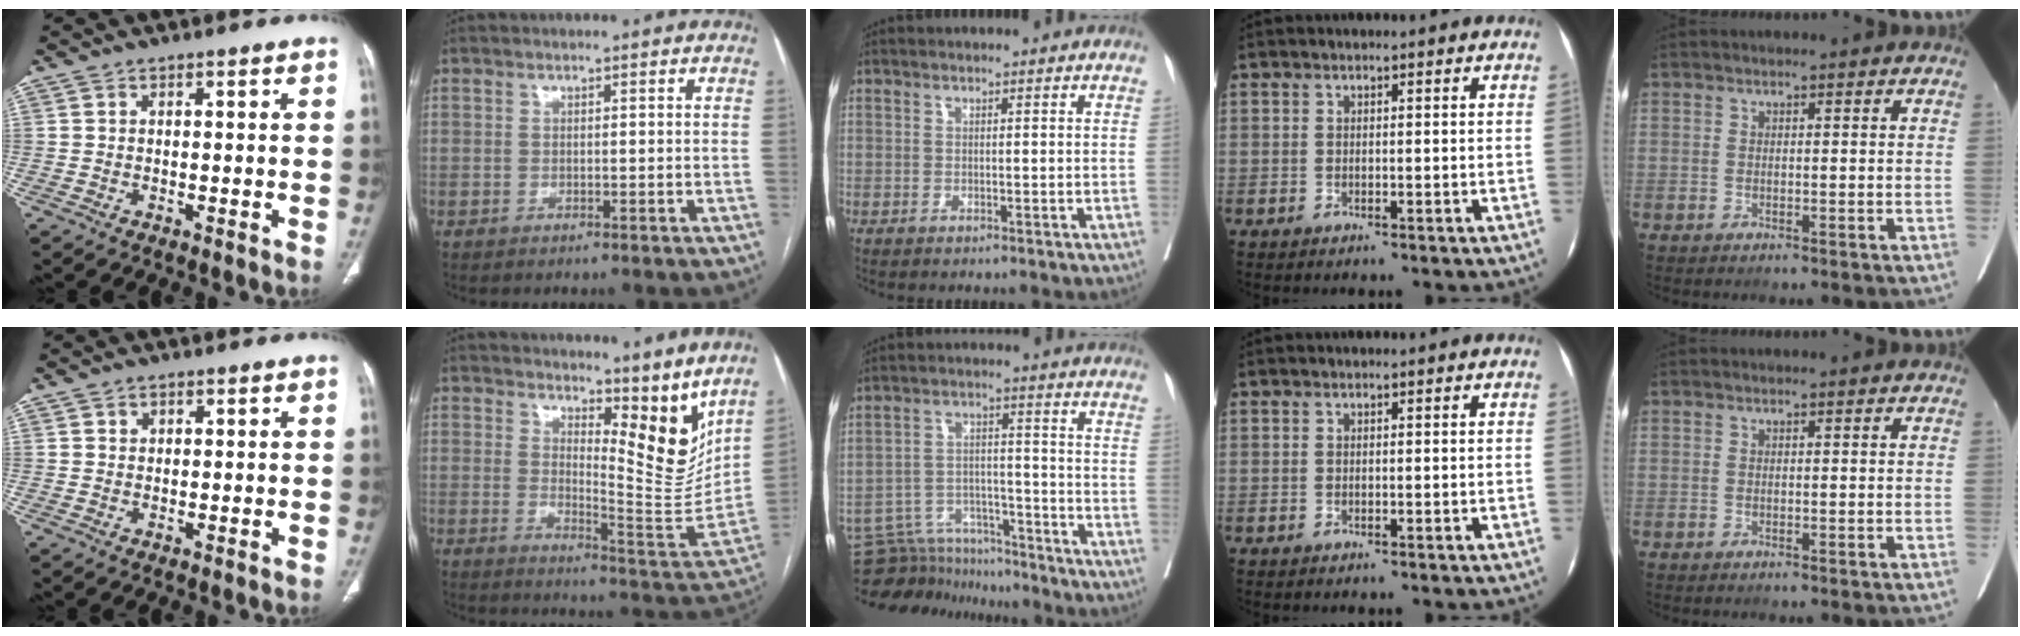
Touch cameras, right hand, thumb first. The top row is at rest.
{"thumb": {"total": 1.3, "force": [0.6, 1.1, 0.5], "torque": [-0.002, -0.001, 0.008]}, "index": {"total": 11.4, "force": [8.5, 2.7, 7.2], "torque": [-0.097, -0.034, 0.128]}, "middle": {"total": 11.0, "force": [-10.7, 2.5, 0.6], "torque": [-0.008, 0.024, -0.176]}}